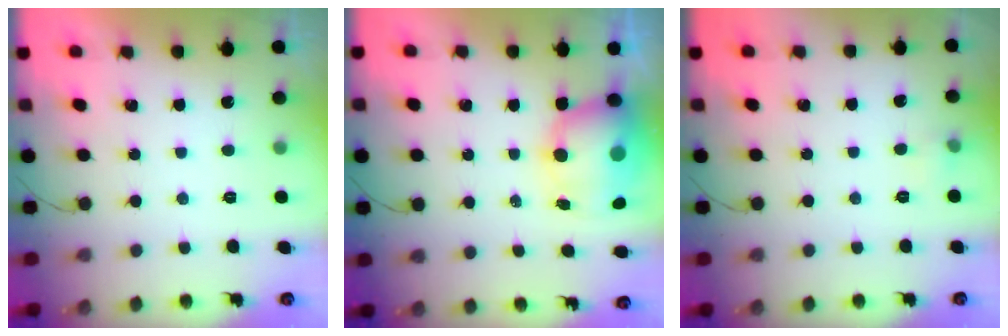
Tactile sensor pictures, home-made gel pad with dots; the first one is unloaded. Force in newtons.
{"total": 10.4, "press": 10.2, "slide": 2.1}
{"total": 3.4, "press": 3.2, "slide": 1.3}